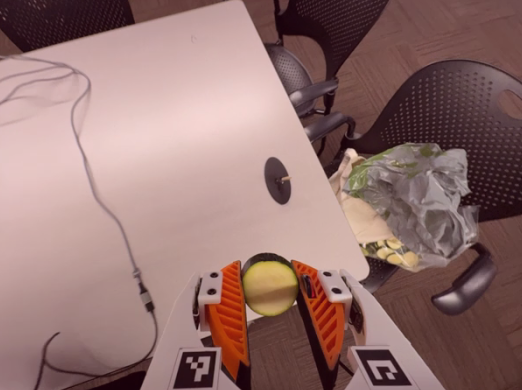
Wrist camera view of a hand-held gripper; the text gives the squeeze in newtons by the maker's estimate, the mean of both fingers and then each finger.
{"total": 8.3, "left": 7.9, "right": 8.7}